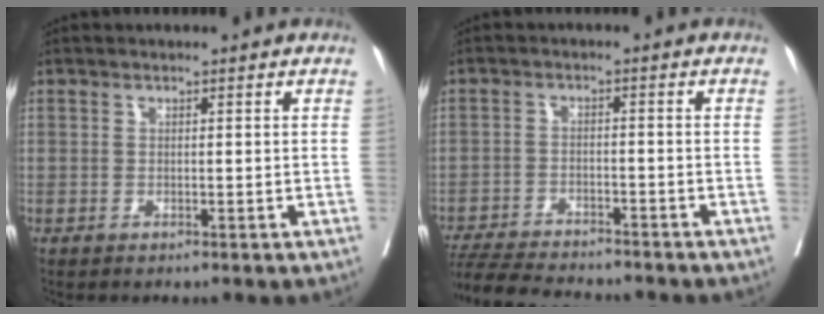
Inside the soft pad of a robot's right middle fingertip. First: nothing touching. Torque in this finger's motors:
{"motor_torque": [0.58, -0.61, 0.08, 0.05]}